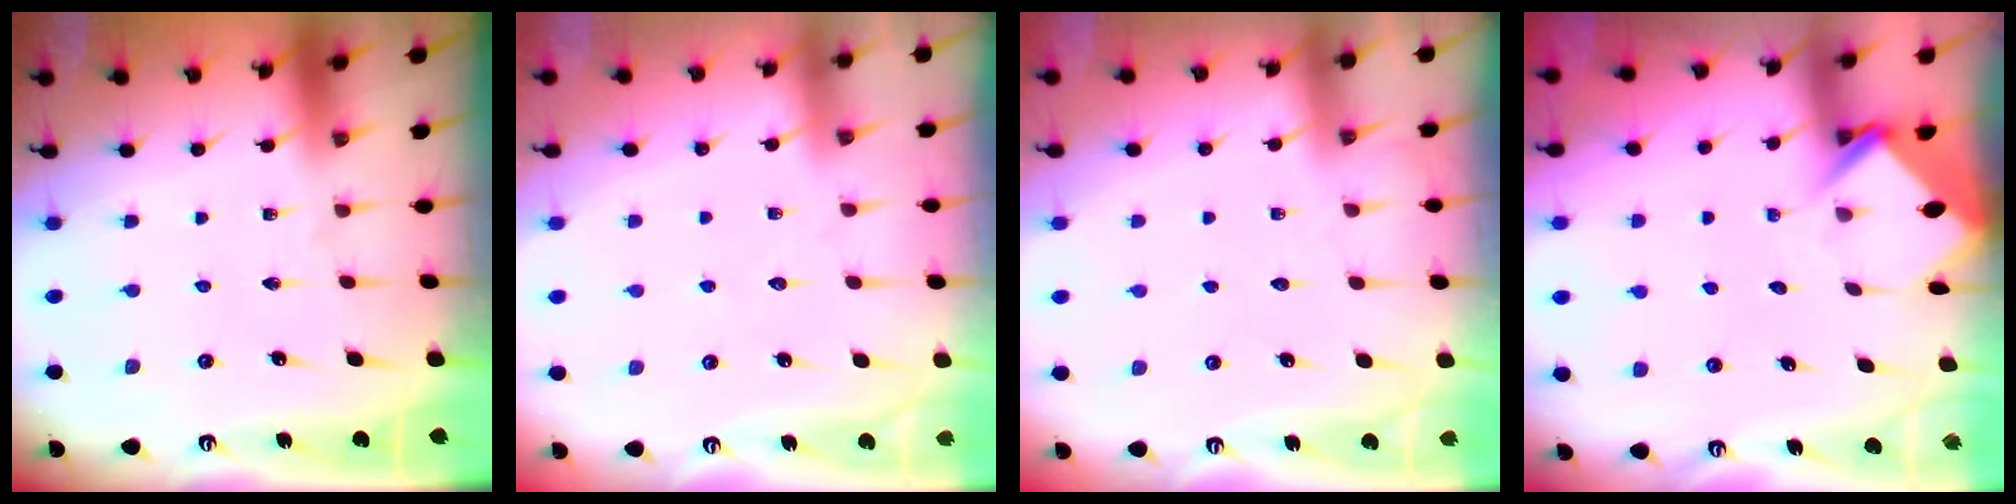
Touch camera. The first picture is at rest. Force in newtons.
{"total": 2.5, "press": 2.4, "slide": 0.4}
{"total": 2.9, "press": 2.8, "slide": 0.4}
{"total": 3.9, "press": 3.9, "slide": 0.2}